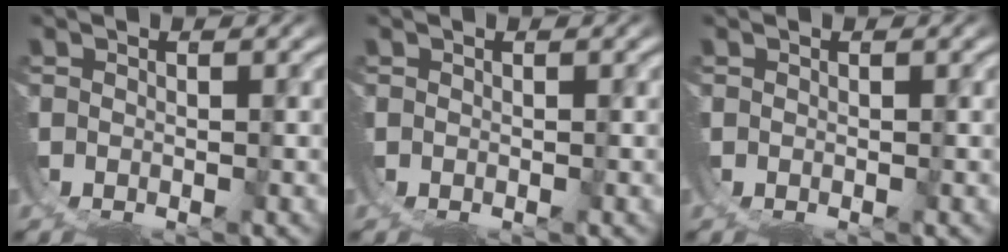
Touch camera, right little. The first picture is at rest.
{"total": 0.0}
{"total": 0.0}